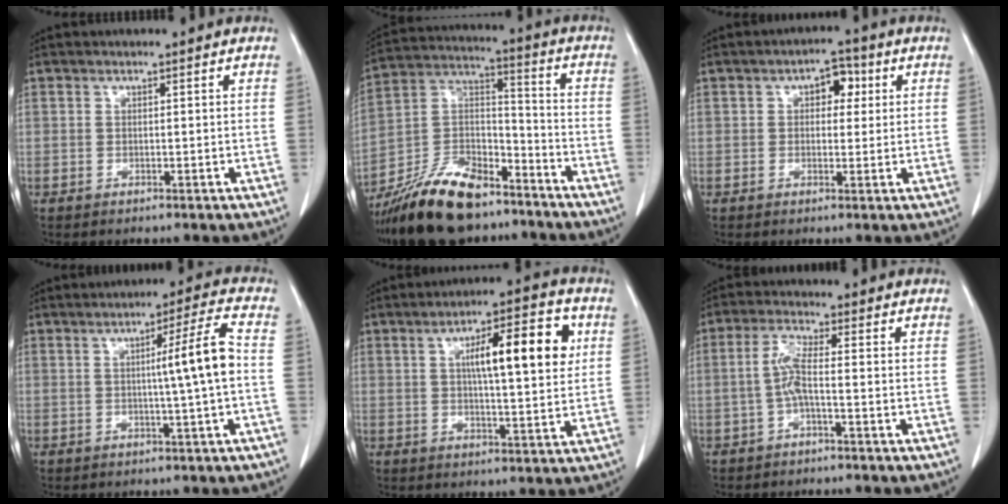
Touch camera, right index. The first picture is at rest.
{"total": 19.0, "force": [-14.7, 7.1, 9.8], "torque": [-0.206, 0.008, -0.268]}
{"total": 4.3, "force": [1.4, 2.6, 3.2], "torque": [-0.039, 0.017, 0.018]}
{"total": 7.1, "force": [0.1, -1.4, 7.0], "torque": [-0.104, 0.003, 0.001]}
{"total": 12.4, "force": [3.5, 2.6, 11.6], "torque": [-0.170, 0.019, 0.050]}
{"total": 3.8, "force": [-0.8, 0.3, 3.7], "torque": [-0.078, 0.007, -0.018]}